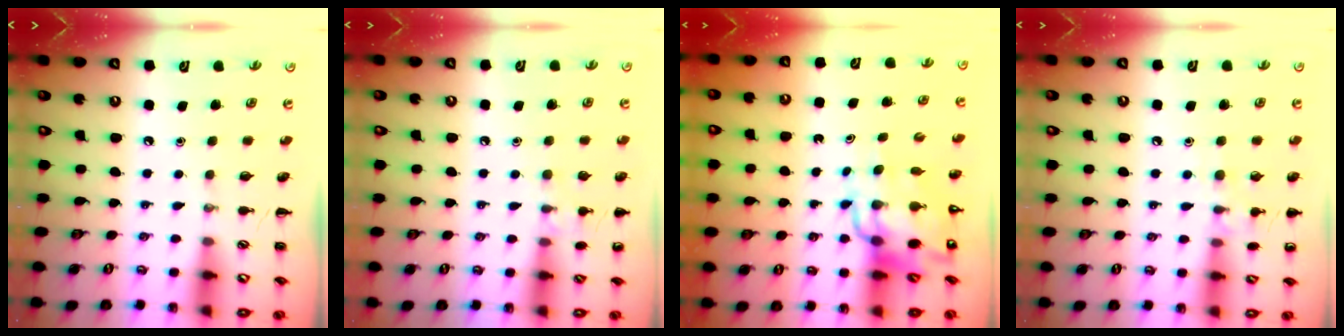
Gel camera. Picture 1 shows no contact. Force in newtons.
{"total": 7.4, "press": 7.1, "slide": 2.2}
{"total": 13.7, "press": 13.1, "slide": 4.1}
{"total": 8.0, "press": 7.7, "slide": 2.1}